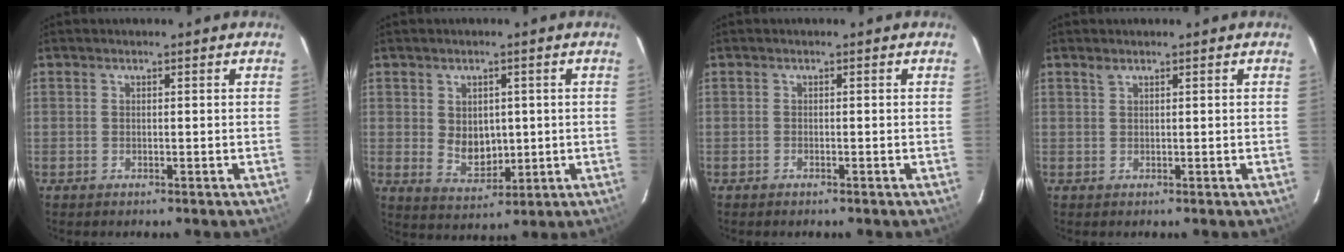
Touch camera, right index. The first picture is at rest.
{"total": 6.5, "force": [0.5, 5.0, 4.2], "torque": [-0.073, -0.004, 0.023]}
{"total": 0.6, "force": [-0.5, 0.2, 0.2], "torque": [-0.004, 0.000, -0.009]}
{"total": 0.8, "force": [0.7, 0.2, 0.4], "torque": [-0.006, 0.003, 0.014]}